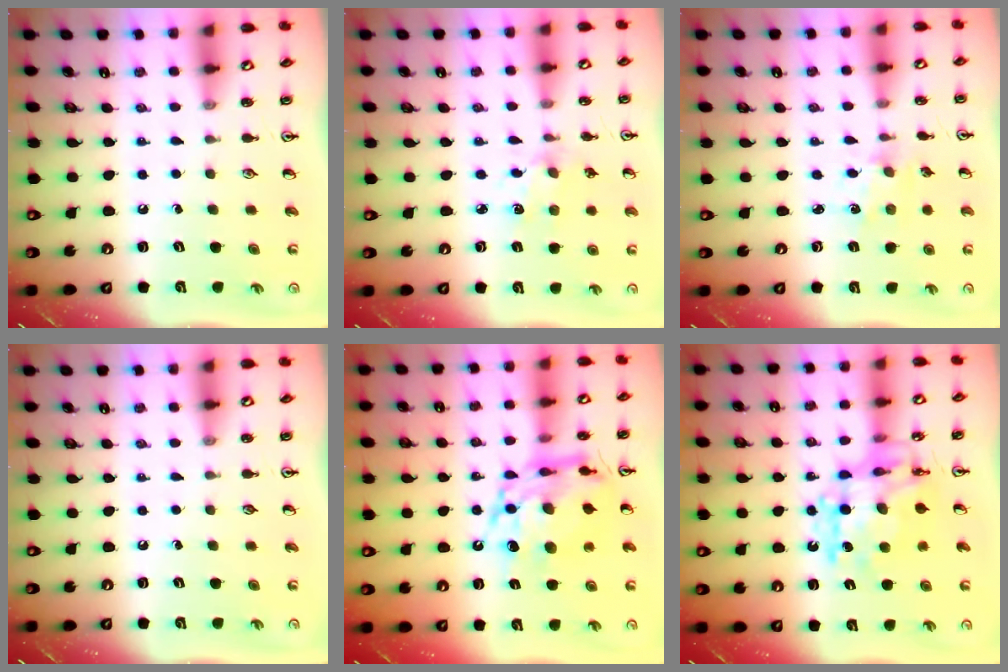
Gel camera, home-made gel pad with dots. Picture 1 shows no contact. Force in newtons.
{"total": 3.0, "press": 3.0, "slide": 0.2}
{"total": 1.7, "press": 1.7, "slide": 0.3}
{"total": 0.0}
{"total": 14.7, "press": 14.6, "slide": 1.5}
{"total": 12.7, "press": 12.7, "slide": 1.1}